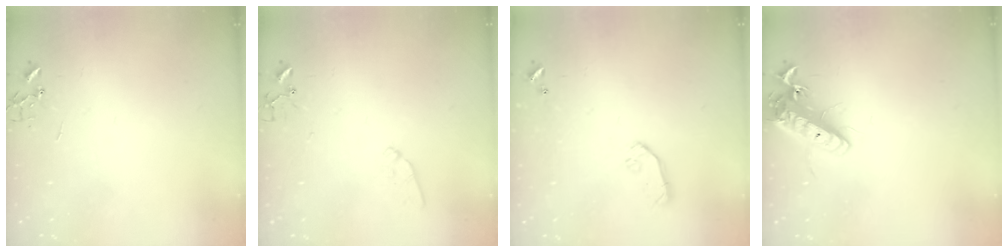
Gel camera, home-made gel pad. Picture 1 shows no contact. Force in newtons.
{"total": 7.6, "press": 7.6, "slide": 0.6}
{"total": 7.3, "press": 7.3, "slide": 0.4}
{"total": 14.1, "press": 13.9, "slide": 2.4}